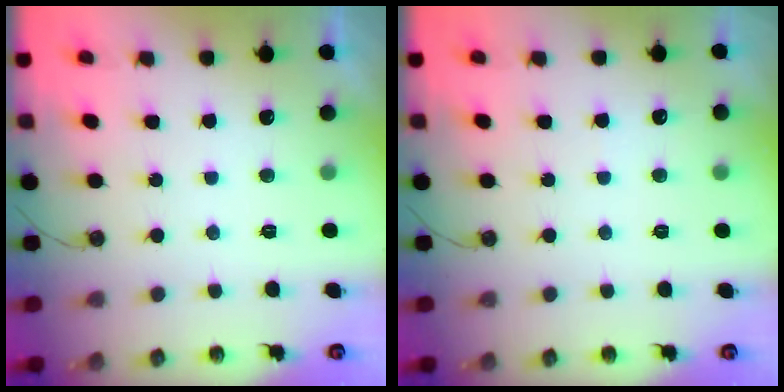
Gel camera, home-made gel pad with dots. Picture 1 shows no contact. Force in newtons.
{"total": 2.5, "press": 2.4, "slide": 0.4}